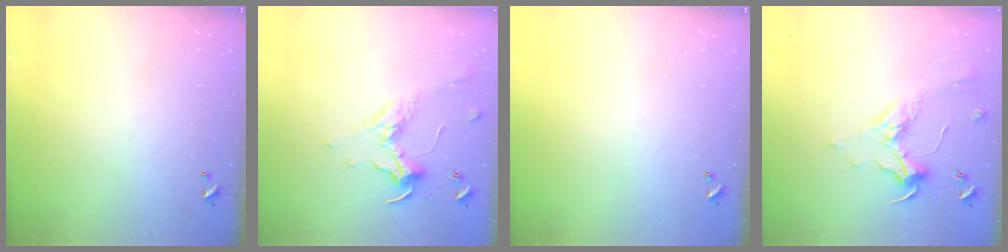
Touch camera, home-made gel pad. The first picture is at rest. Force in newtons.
{"total": 1.8, "press": 1.6, "slide": 0.9}
{"total": 0.0}
{"total": 2.0, "press": 1.9, "slide": 0.6}